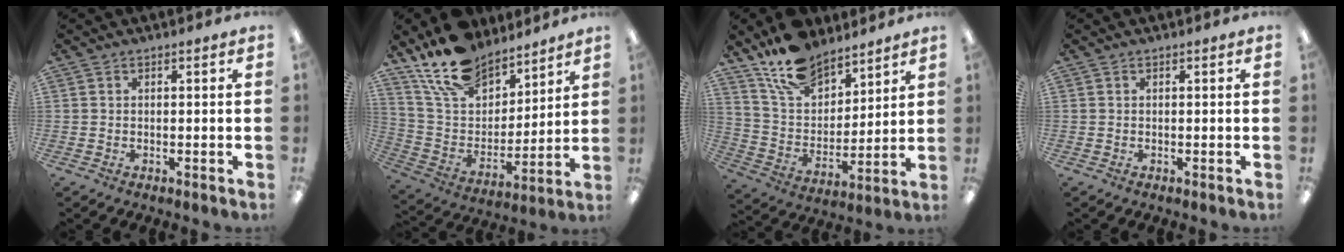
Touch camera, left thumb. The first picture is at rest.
{"total": 17.5, "force": [14.2, 8.4, 5.9], "torque": [-0.135, -0.089, 0.266]}
{"total": 13.9, "force": [11.6, 6.4, 4.0], "torque": [-0.087, -0.078, 0.222]}
{"total": 0.0}